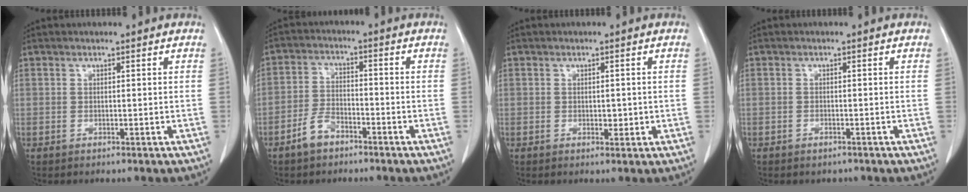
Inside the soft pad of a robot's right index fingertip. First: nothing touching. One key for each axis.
{"total": 4.9, "fx": -3.4, "fy": 2.6, "fz": 2.3, "tx": -0.051, "ty": 0.008, "tz": -0.063}
{"total": 1.8, "fx": -0.2, "fy": 1.1, "fz": 1.4, "tx": -0.018, "ty": 0.000, "tz": 0.001}
{"total": 1.2, "fx": -1.0, "fy": 0.7, "fz": 0.3, "tx": -0.008, "ty": 0.000, "tz": -0.011}